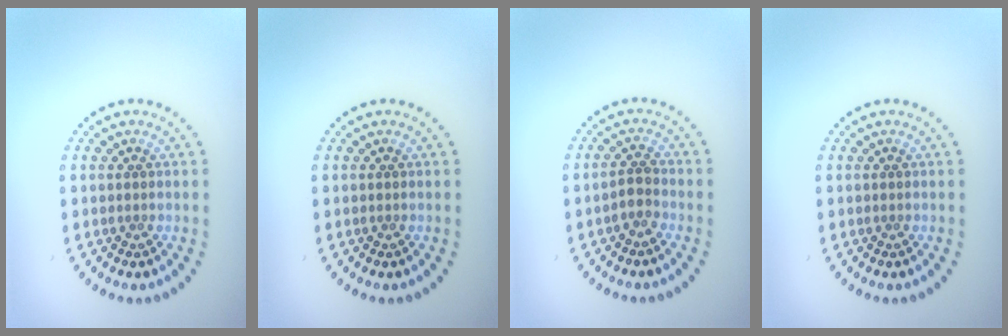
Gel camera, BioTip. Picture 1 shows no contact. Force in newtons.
{"total": 0.0}
{"total": 1.5, "press": 1.2, "slide": 0.9}
{"total": 0.0}